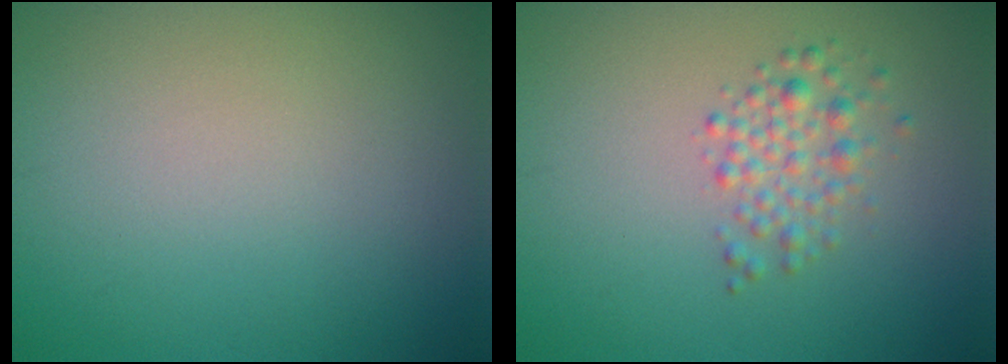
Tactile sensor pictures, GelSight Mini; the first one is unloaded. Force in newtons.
{"total": 2.2, "press": 2.2, "slide": 0.1}